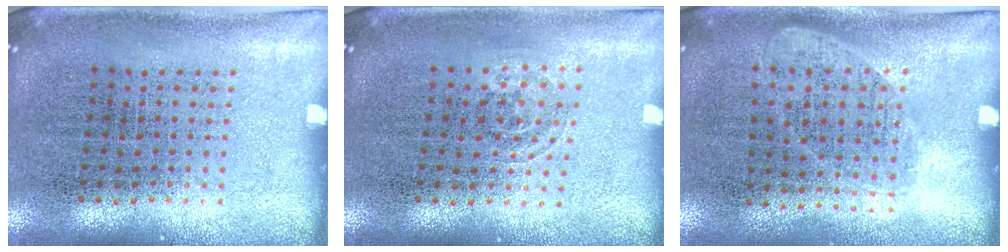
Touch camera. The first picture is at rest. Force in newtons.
{"total": 0.7, "press": 0.5, "slide": 0.5}
{"total": 1.2, "press": 1.0, "slide": 0.6}